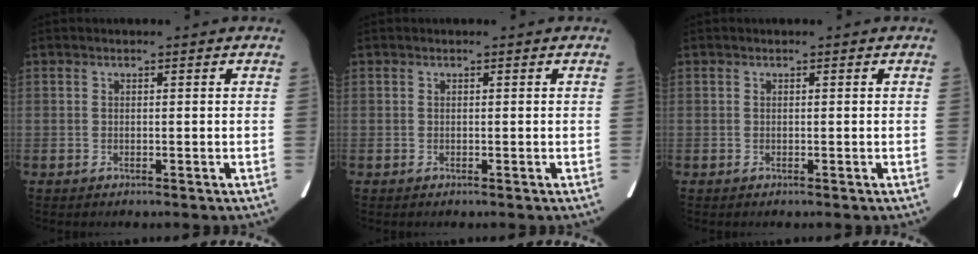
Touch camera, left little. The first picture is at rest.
{"total": 0.0}
{"total": 0.0}